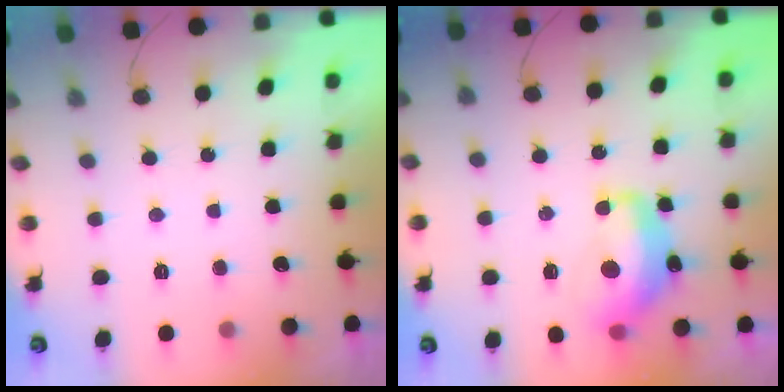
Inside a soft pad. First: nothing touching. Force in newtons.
{"total": 12.8, "press": 12.8, "slide": 1.1}